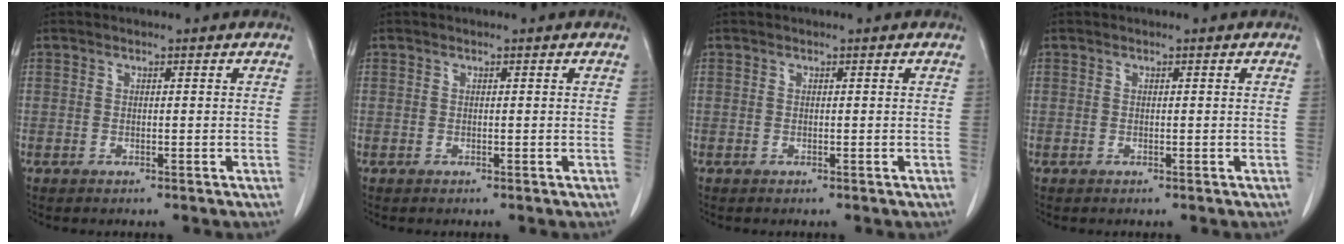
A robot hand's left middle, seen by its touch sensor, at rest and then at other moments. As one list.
[{"total": 0.0}, {"total": 0.0}, {"total": 0.0}]